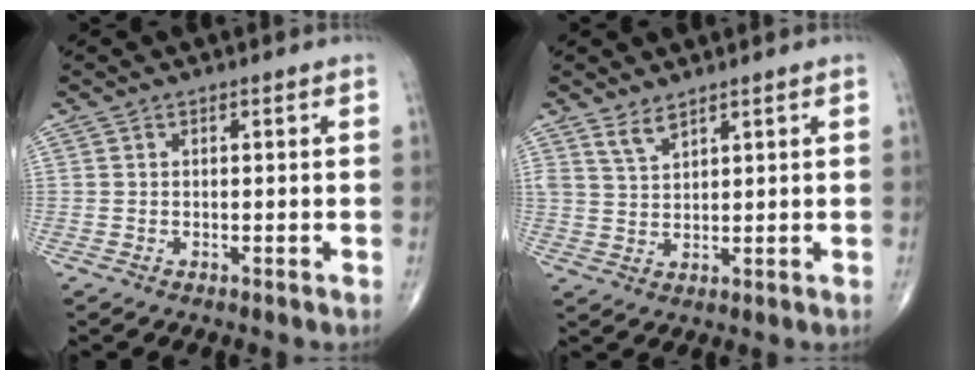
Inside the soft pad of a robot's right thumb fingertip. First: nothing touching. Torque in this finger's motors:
{"motor_torque": [-0.31, -0.15, 0.38, 0.28, 0.03]}